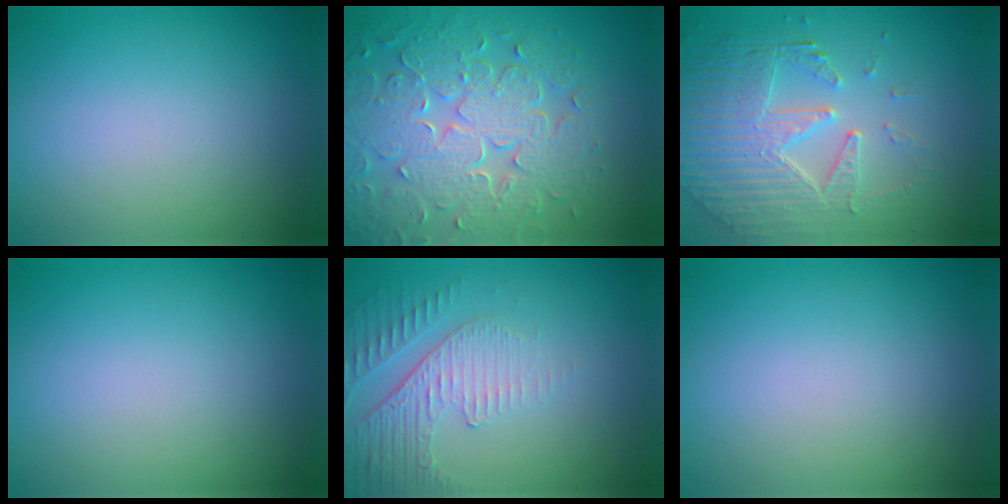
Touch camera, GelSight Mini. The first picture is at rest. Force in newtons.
{"total": 8.7, "press": 6.3, "slide": 6.0}
{"total": 6.7, "press": 5.1, "slide": 4.3}
{"total": 0.0}
{"total": 5.0, "press": 3.2, "slide": 3.8}
{"total": 0.0}